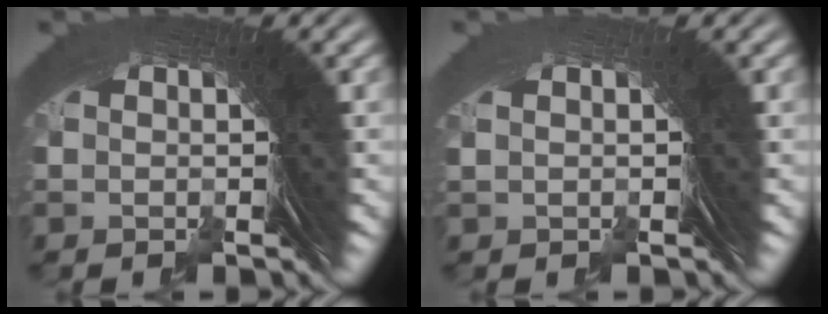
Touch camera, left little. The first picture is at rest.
{"total": 0.7, "force": [-0.2, -0.4, -0.5], "torque": [0.012, 0.004, 0.001]}